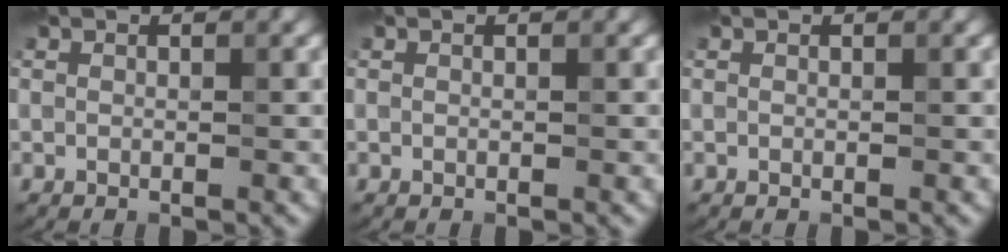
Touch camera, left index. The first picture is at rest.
{"total": 0.0}
{"total": 0.0}